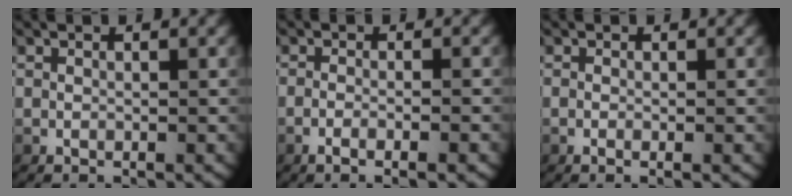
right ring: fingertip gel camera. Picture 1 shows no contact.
{"total": 2.5, "force": [-1.5, 0.3, 1.9], "torque": [-0.043, -0.006, -0.023]}
{"total": 1.0, "force": [-0.4, 0.0, 0.9], "torque": [-0.017, -0.004, -0.006]}